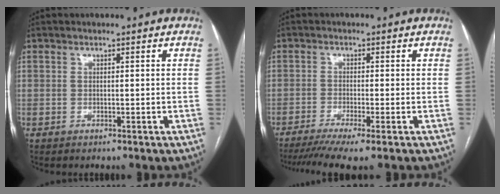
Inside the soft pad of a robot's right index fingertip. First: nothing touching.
{"total": 7.0, "force": [-5.2, -0.3, 4.7], "torque": [-0.074, -0.013, -0.083]}